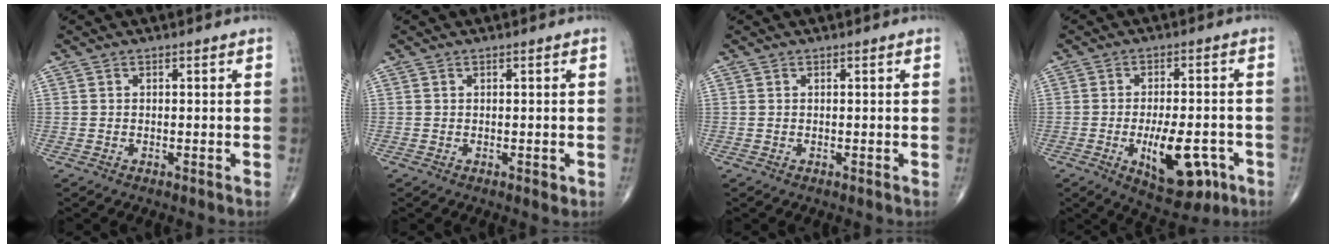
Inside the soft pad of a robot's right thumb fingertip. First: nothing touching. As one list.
[{"total": 0.9, "force": [-0.1, 0.6, 0.7], "torque": [-0.006, -0.002, 0.000]}, {"total": 0.0}, {"total": 11.7, "force": [-4.3, 5.5, 9.3], "torque": [-0.114, 0.011, -0.050]}]